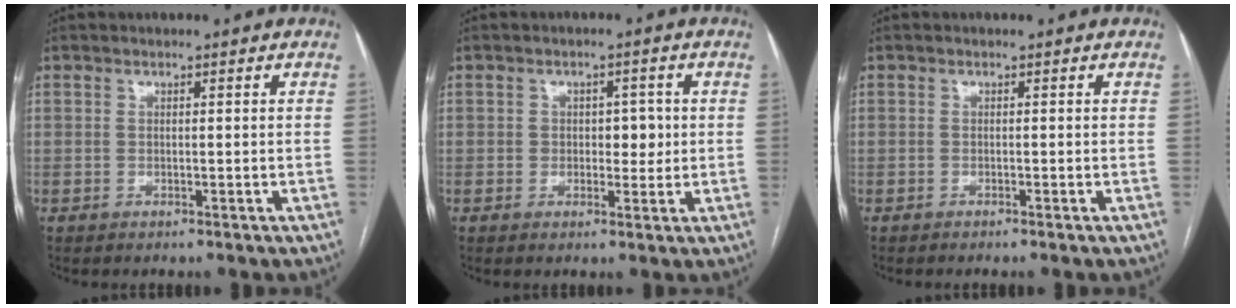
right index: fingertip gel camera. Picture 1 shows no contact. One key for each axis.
{"total": 3.7, "fx": 0.2, "fy": 2.4, "fz": 2.8, "tx": -0.029, "ty": 0.011, "tz": 0.007}
{"total": 0.9, "fx": -0.7, "fy": -0.2, "fz": 0.4, "tx": -0.002, "ty": 0.004, "tz": -0.013}